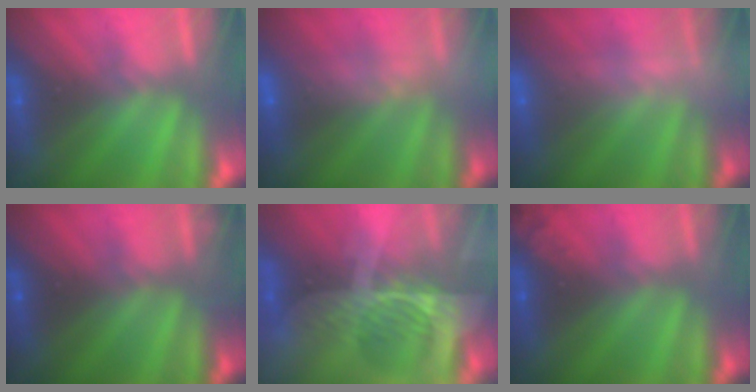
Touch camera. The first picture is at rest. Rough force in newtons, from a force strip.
{"total": 2.4}
{"total": 2.5}
{"total": 2.5}
{"total": 9.1}
{"total": 2.3}